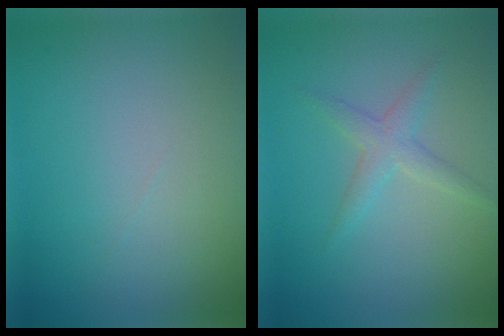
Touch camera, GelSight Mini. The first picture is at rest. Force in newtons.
{"total": 2.0, "press": 2.0, "slide": 0.1}